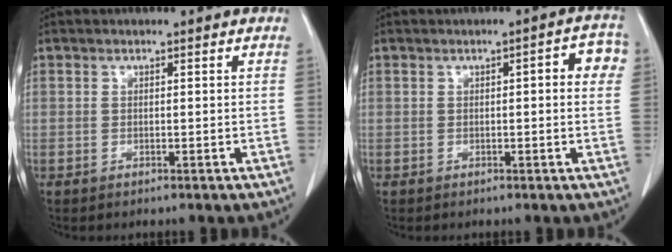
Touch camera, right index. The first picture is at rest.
{"total": 4.5, "force": [0.9, 1.1, 4.3], "torque": [-0.047, 0.017, 0.004]}